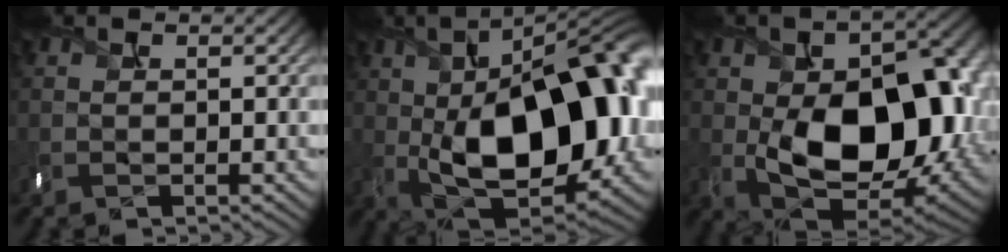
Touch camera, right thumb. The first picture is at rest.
{"total": 20.0, "force": [-0.5, 10.8, 16.8], "torque": [-0.248, 0.002, -0.020]}
{"total": 17.3, "force": [-1.6, 10.9, 13.3], "torque": [-0.202, -0.035, -0.008]}